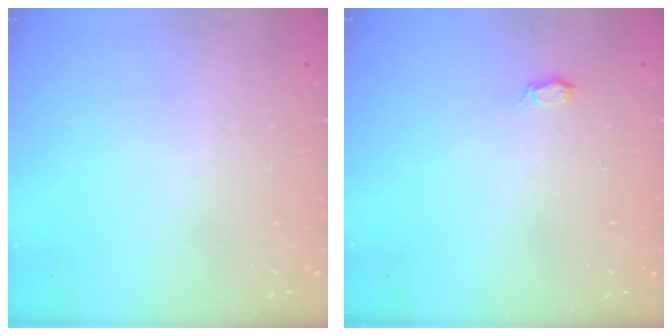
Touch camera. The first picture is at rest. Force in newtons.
{"total": 2.7, "press": 2.7, "slide": 0.3}